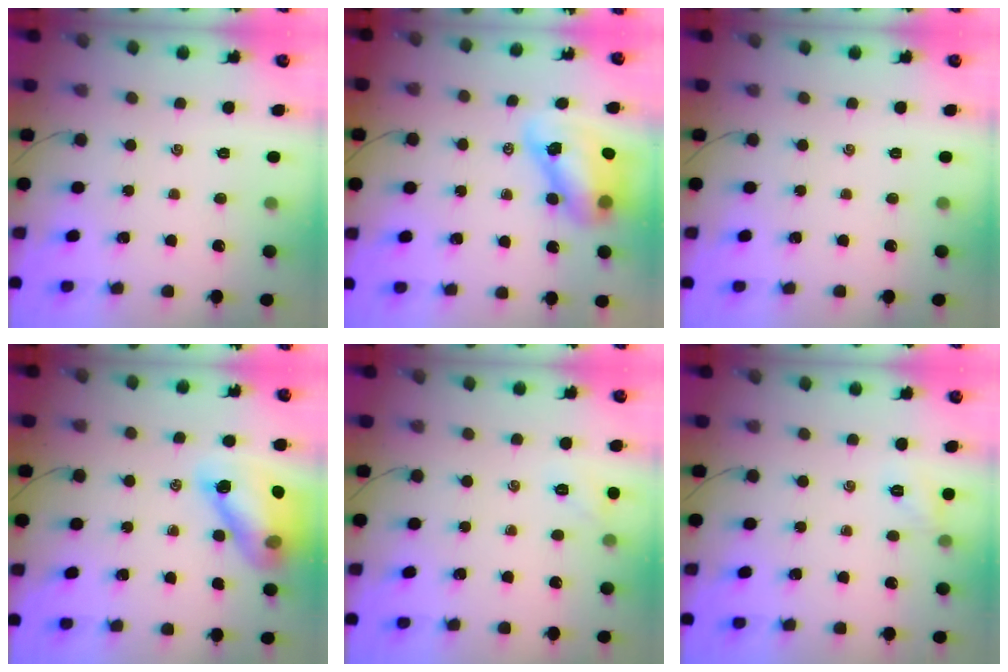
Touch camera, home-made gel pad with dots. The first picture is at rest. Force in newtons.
{"total": 9.6, "press": 9.2, "slide": 2.8}
{"total": 0.0}
{"total": 13.8, "press": 13.3, "slide": 3.7}
{"total": 6.5, "press": 6.3, "slide": 1.6}
{"total": 5.9, "press": 5.7, "slide": 1.6}